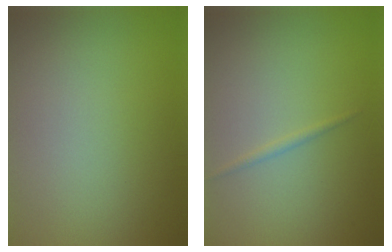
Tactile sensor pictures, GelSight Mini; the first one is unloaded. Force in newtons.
{"total": 0.7, "press": 0.7, "slide": 0.1}